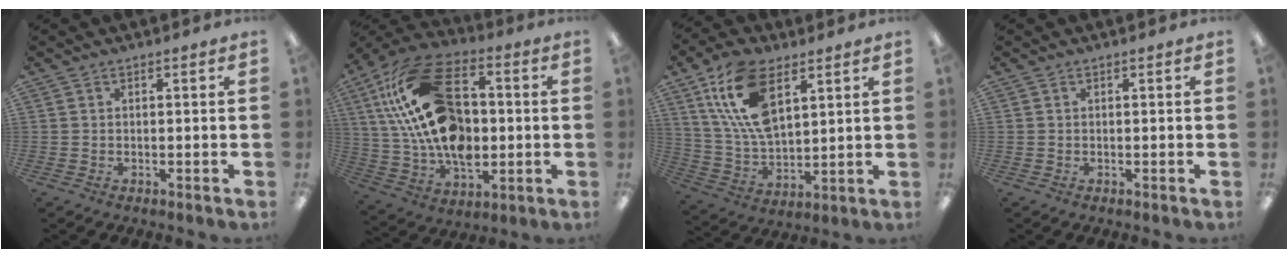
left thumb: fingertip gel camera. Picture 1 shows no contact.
{"total": 24.7, "force": [4.5, 16.2, 18.1], "torque": [-0.367, -0.011, 0.083]}
{"total": 17.1, "force": [8.0, 9.3, 11.9], "torque": [-0.263, -0.018, 0.144]}
{"total": 0.0}